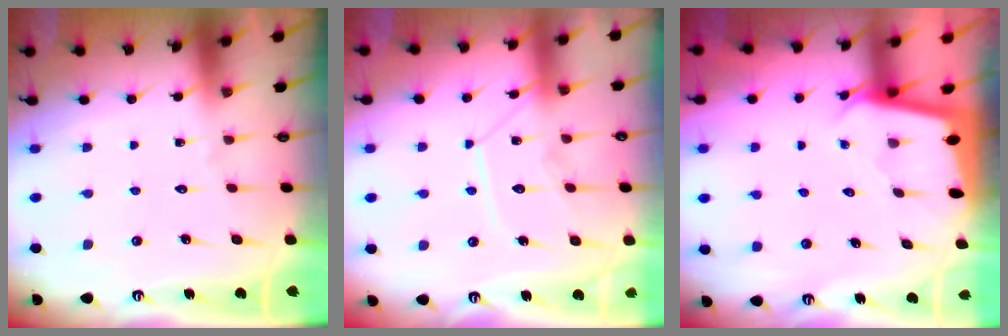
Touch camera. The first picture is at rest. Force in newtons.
{"total": 11.6, "press": 11.5, "slide": 1.0}
{"total": 2.1, "press": 2.1, "slide": 0.1}